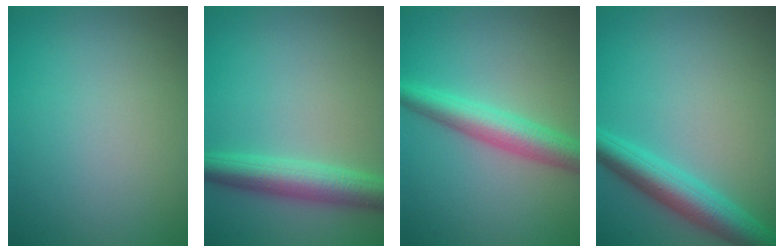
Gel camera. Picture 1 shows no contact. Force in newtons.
{"total": 4.7, "press": 4.7, "slide": 0.1}
{"total": 4.6, "press": 4.6, "slide": 0.0}
{"total": 5.0, "press": 5.0, "slide": 0.2}